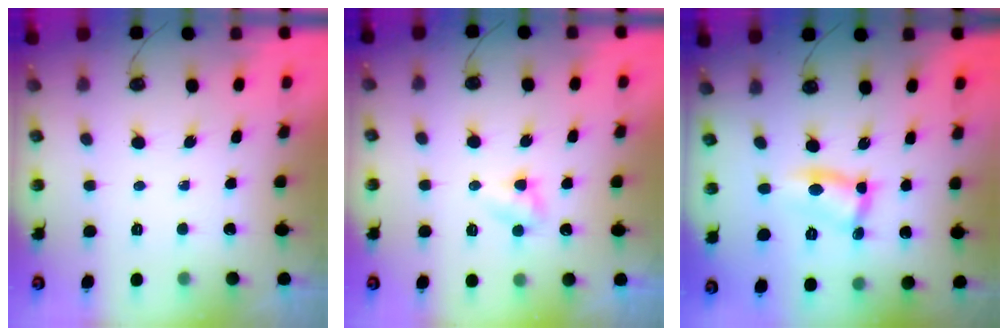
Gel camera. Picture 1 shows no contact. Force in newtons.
{"total": 3.8, "press": 3.8, "slide": 0.6}
{"total": 6.7, "press": 6.7, "slide": 0.3}